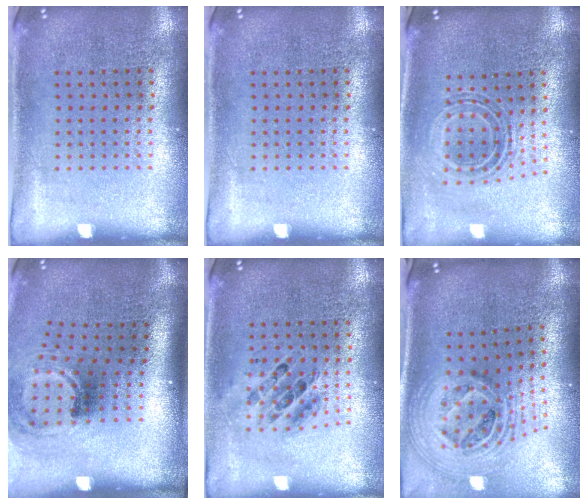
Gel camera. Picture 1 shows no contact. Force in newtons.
{"total": 0.0}
{"total": 0.7, "press": 0.7, "slide": 0.3}
{"total": 2.0, "press": 1.3, "slide": 1.5}
{"total": 0.8, "press": 0.7, "slide": 0.2}
{"total": 2.7, "press": 1.9, "slide": 1.9}